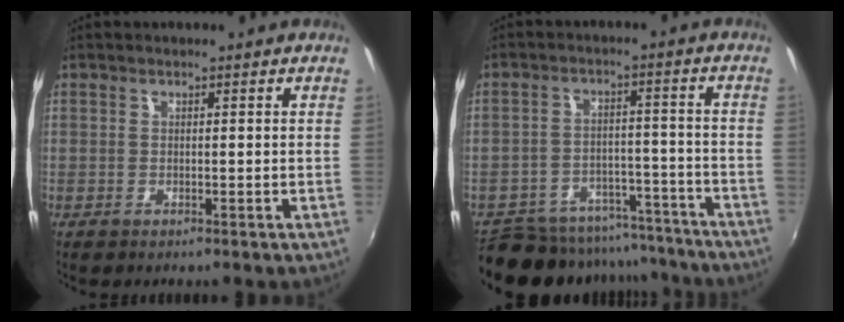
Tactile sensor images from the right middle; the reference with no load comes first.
{"total": 17.2, "force": [-15.3, 6.5, 4.4], "torque": [-0.096, 0.027, -0.200]}